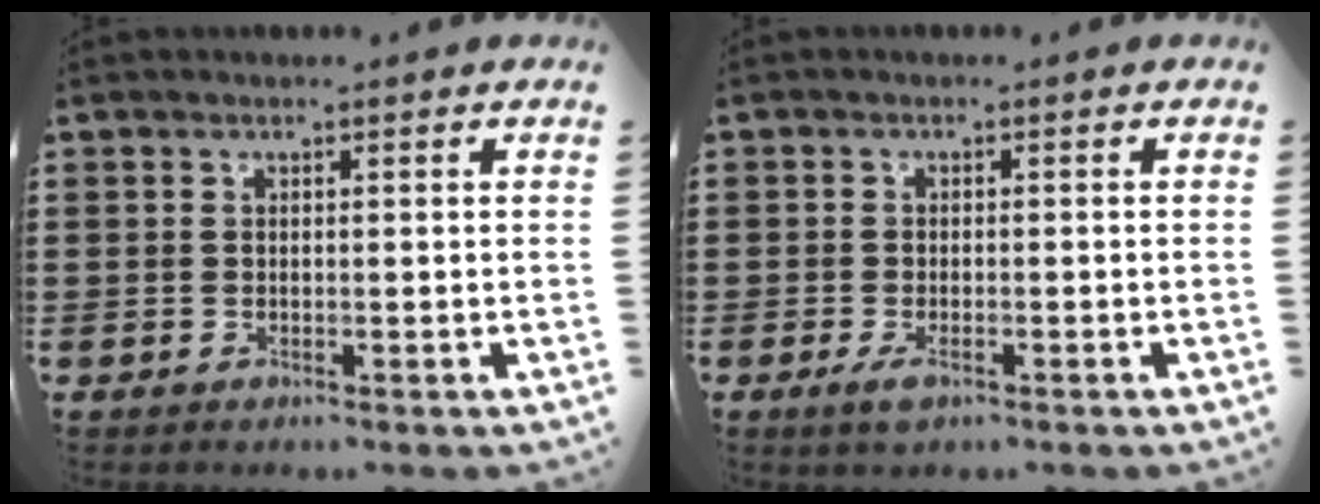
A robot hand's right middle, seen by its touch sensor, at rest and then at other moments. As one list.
[{"total": 1.9, "force": [-0.9, 0.9, 1.4], "torque": [-0.033, -0.004, -0.019]}]